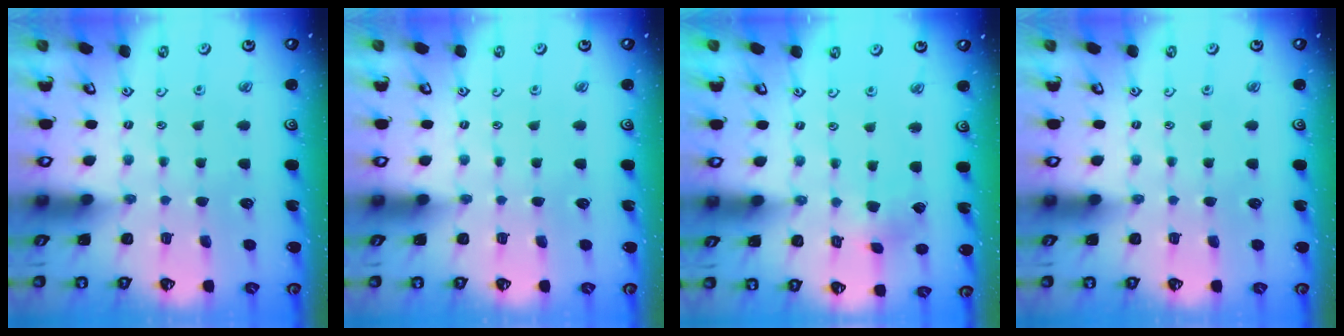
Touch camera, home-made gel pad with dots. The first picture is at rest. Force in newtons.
{"total": 0.0}
{"total": 2.5, "press": 2.5, "slide": 0.3}
{"total": 0.0}